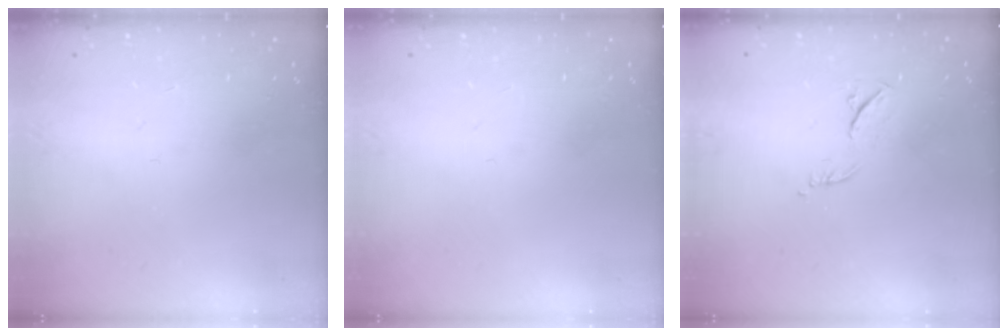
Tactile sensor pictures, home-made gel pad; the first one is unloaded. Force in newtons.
{"total": 0.0}
{"total": 6.2, "press": 6.1, "slide": 1.1}